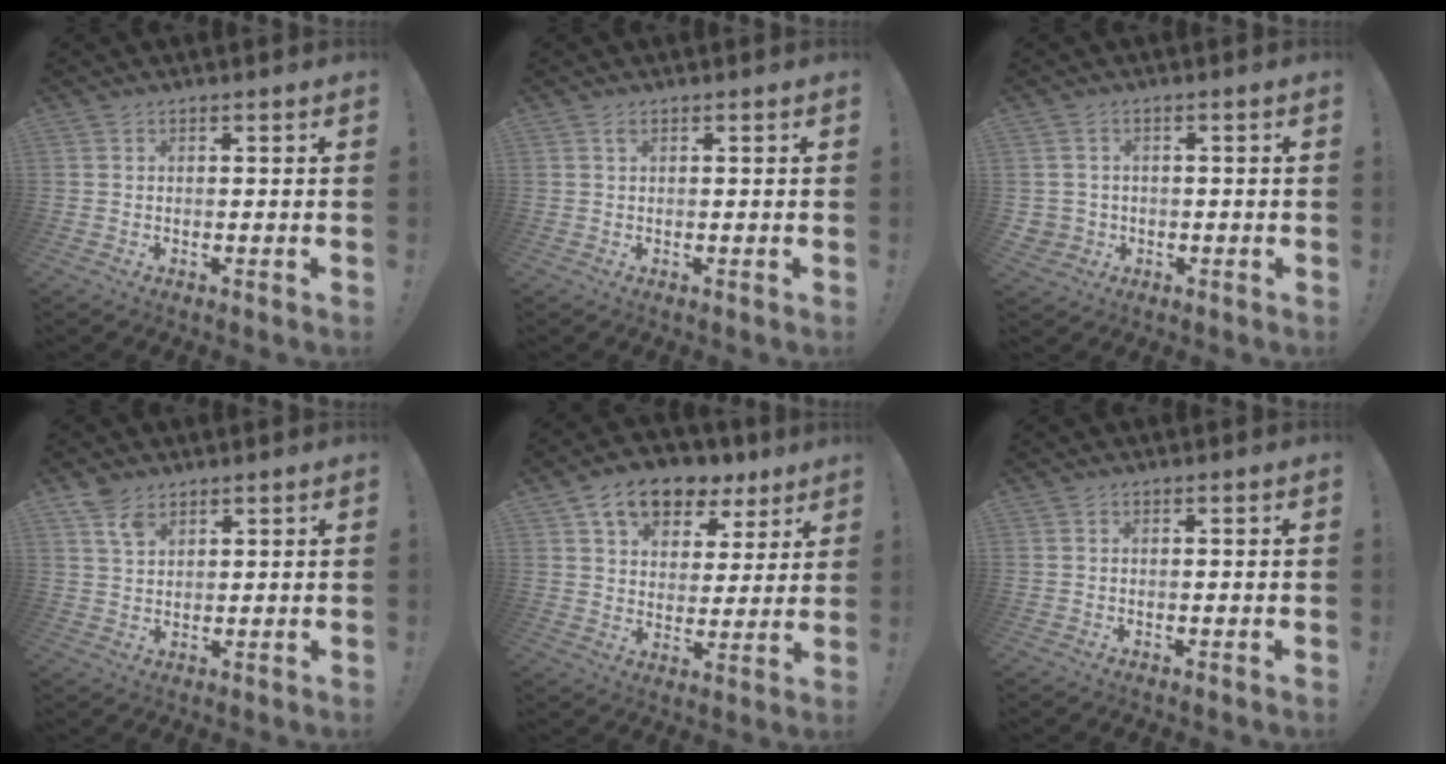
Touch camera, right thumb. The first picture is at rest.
{"total": 0.7, "force": [0.4, 0.3, 0.5], "torque": [-0.009, 0.000, 0.007]}
{"total": 3.2, "force": [0.1, 3.1, 0.7], "torque": [-0.008, 0.001, 0.004]}
{"total": 5.3, "force": [3.7, 2.8, 2.5], "torque": [-0.039, -0.017, 0.068]}
{"total": 12.8, "force": [8.3, 7.9, 5.8], "torque": [-0.086, -0.045, 0.154]}
{"total": 0.0}